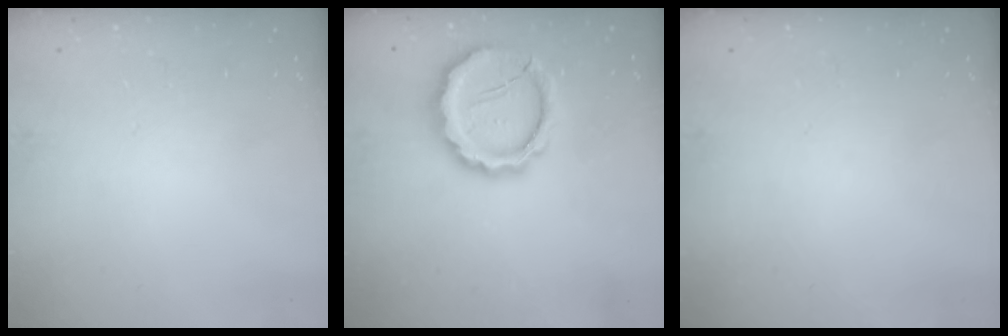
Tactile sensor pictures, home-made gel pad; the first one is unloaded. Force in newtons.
{"total": 15.7, "press": 15.4, "slide": 3.1}
{"total": 0.0}